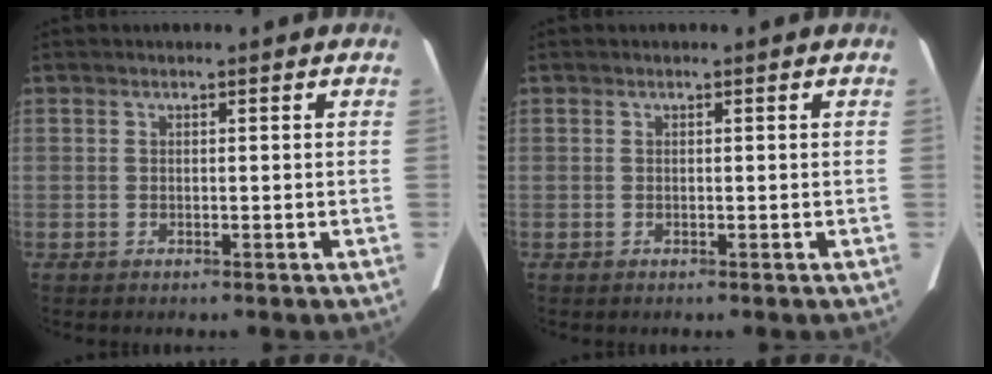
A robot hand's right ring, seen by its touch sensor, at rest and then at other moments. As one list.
[{"total": 0.0}]